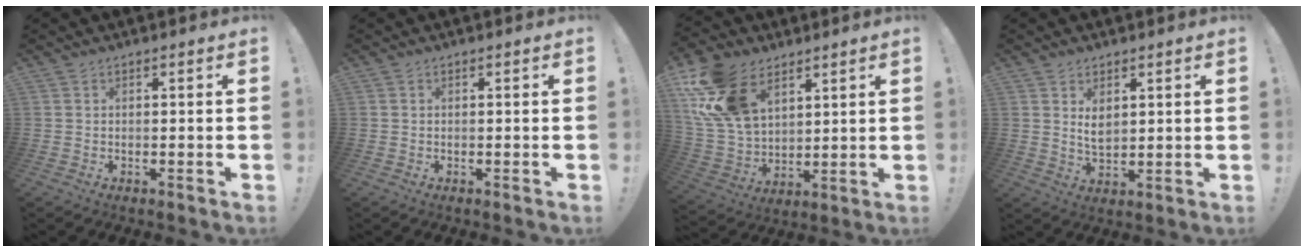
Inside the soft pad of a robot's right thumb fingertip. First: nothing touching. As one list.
[{"total": 0.0}, {"total": 19.4, "force": [9.5, 12.6, 11.3], "torque": [-0.228, -0.047, 0.181]}, {"total": 4.7, "force": [2.2, 2.7, 3.2], "torque": [-0.036, -0.016, 0.036]}]